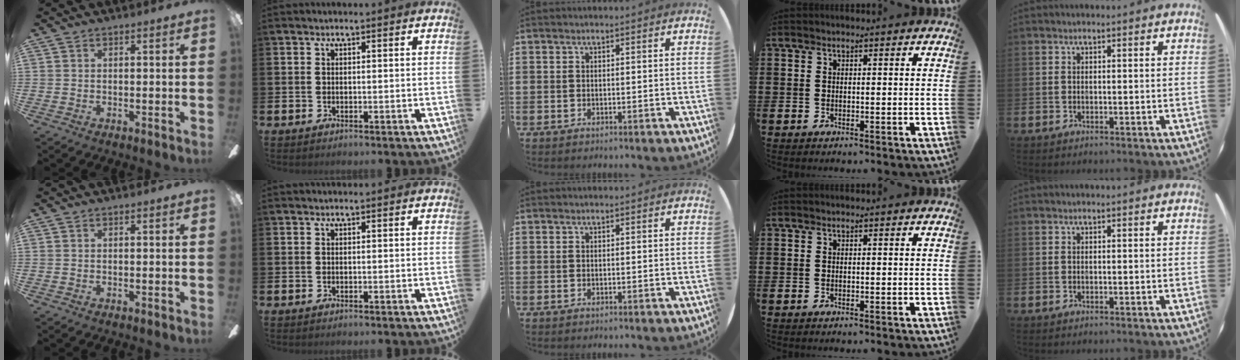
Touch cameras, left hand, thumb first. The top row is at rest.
{}